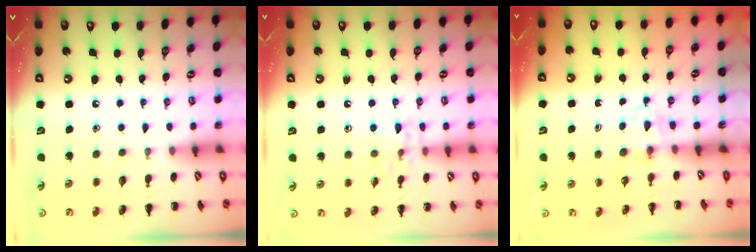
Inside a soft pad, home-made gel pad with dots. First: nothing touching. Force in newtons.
{"total": 7.7, "press": 7.6, "slide": 1.0}
{"total": 3.2, "press": 2.9, "slide": 1.4}